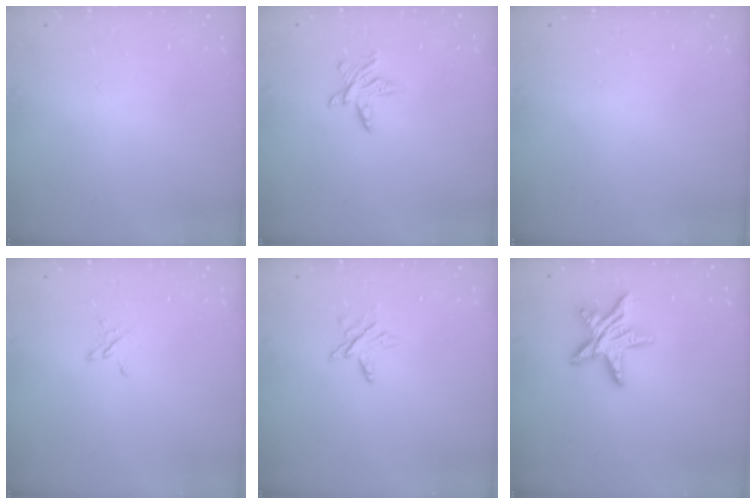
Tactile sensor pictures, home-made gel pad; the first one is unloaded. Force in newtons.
{"total": 5.3, "press": 5.2, "slide": 0.7}
{"total": 0.0}
{"total": 2.7, "press": 2.7, "slide": 0.3}
{"total": 4.4, "press": 4.3, "slide": 0.5}
{"total": 12.2, "press": 12.2, "slide": 0.6}